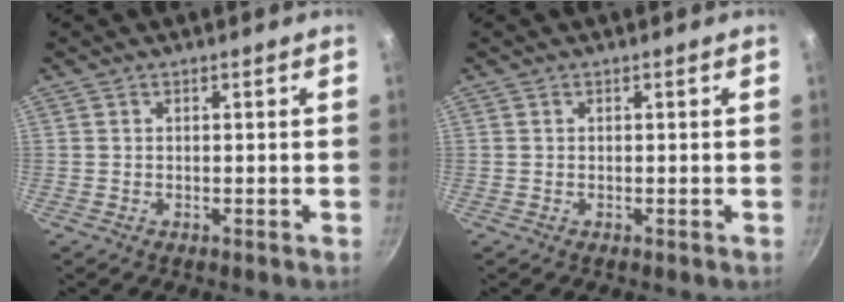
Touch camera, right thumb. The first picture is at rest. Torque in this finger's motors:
{"motor_torque": [-0.40, -0.08, 0.05, 0.04, 0.01]}